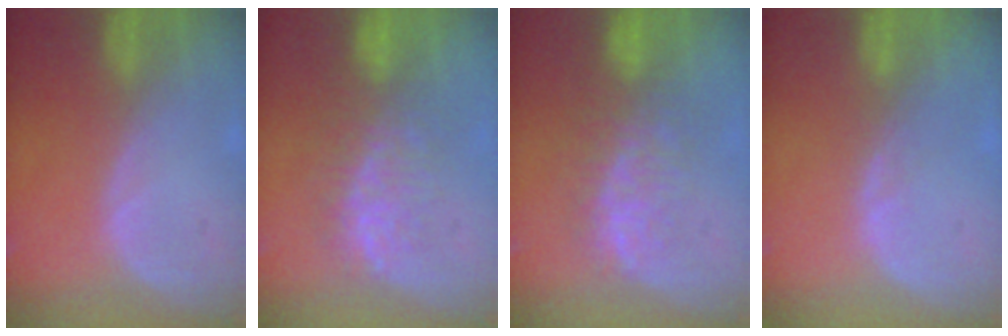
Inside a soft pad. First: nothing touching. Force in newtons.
{"total": 7.8, "press": 7.6, "slide": 2.1}
{"total": 7.9, "press": 7.4, "slide": 2.8}
{"total": 0.8, "press": 0.8, "slide": 0.3}